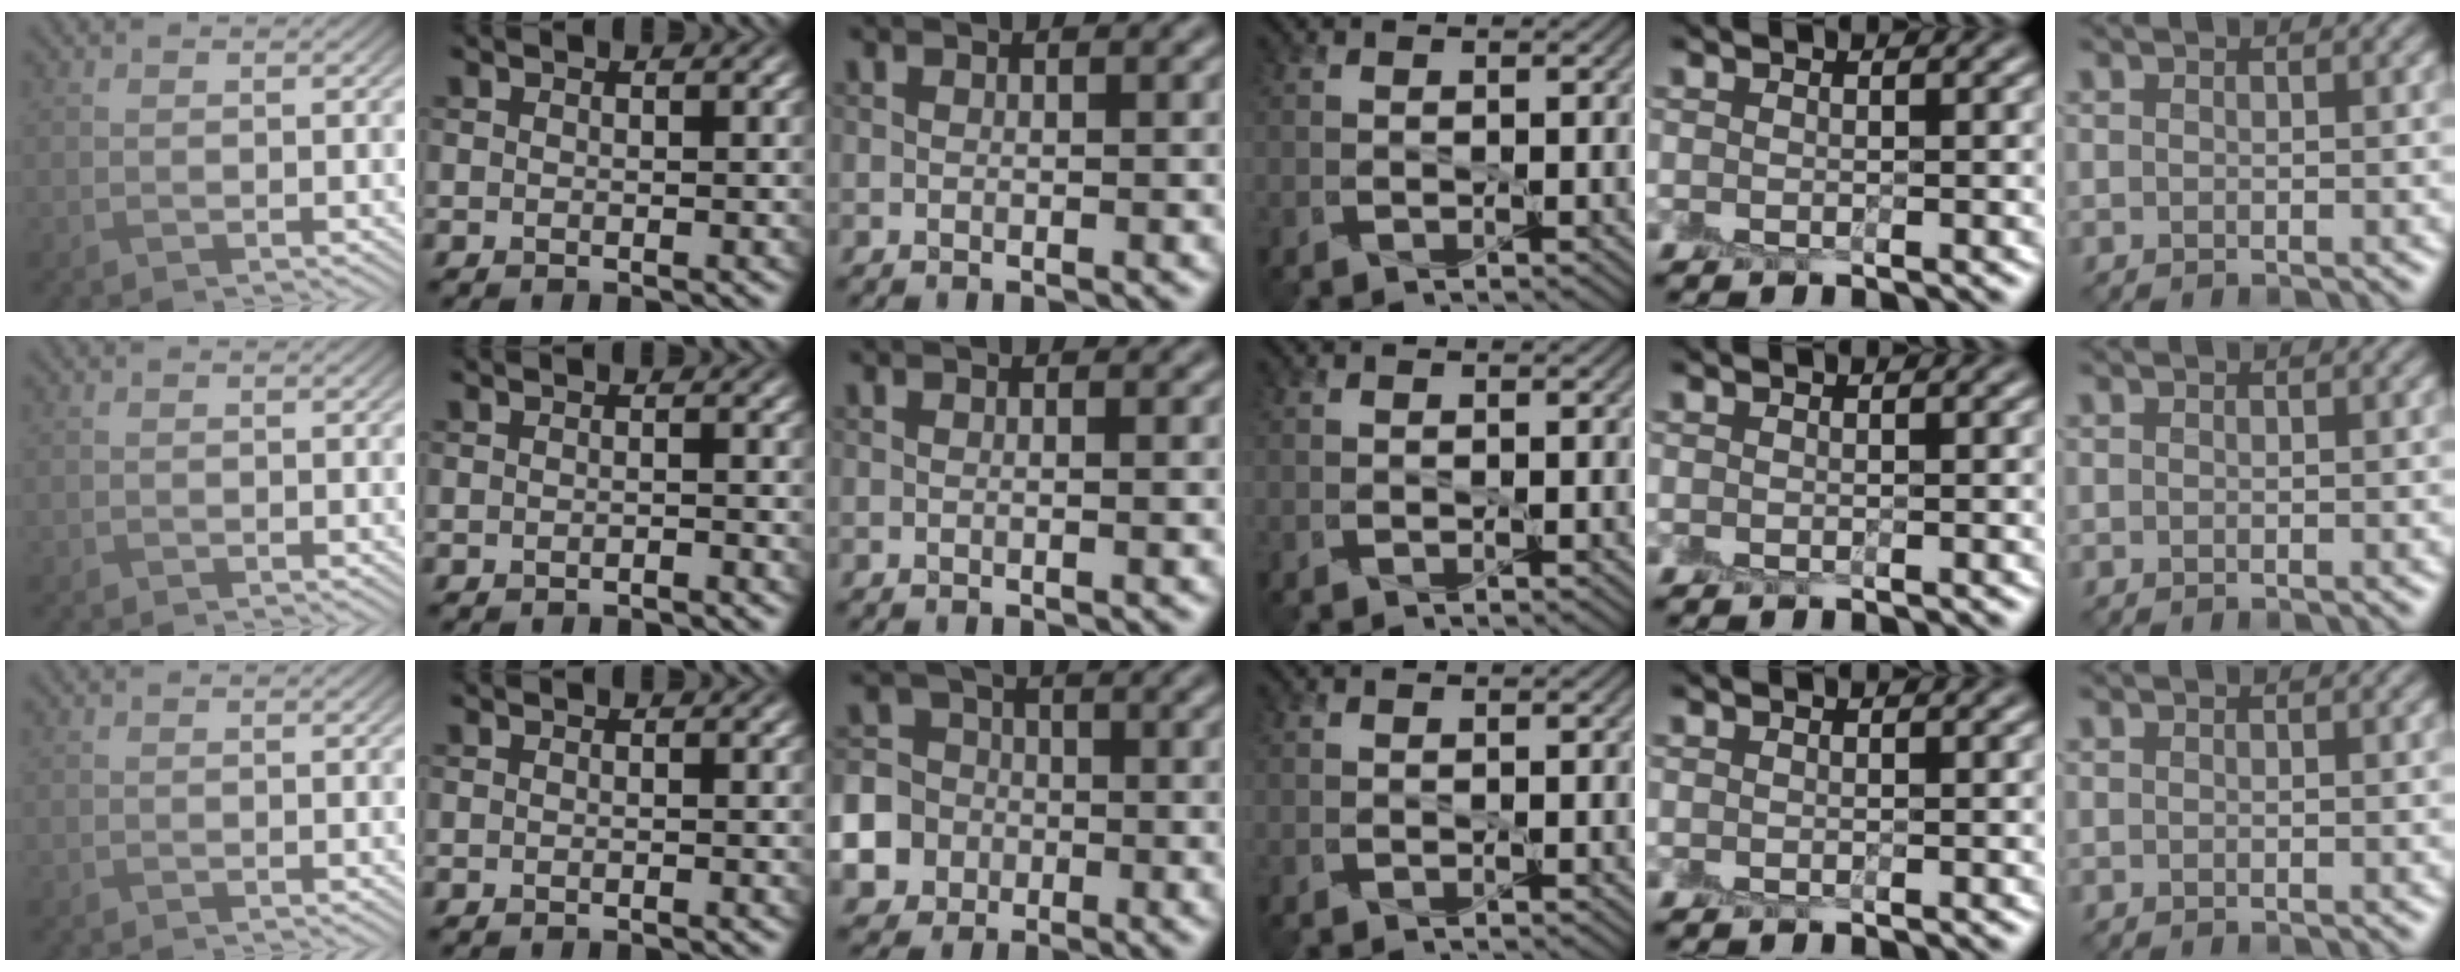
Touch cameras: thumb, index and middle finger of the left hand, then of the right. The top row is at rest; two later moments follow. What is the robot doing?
{"motion": "peel", "object": "envelope seal"}